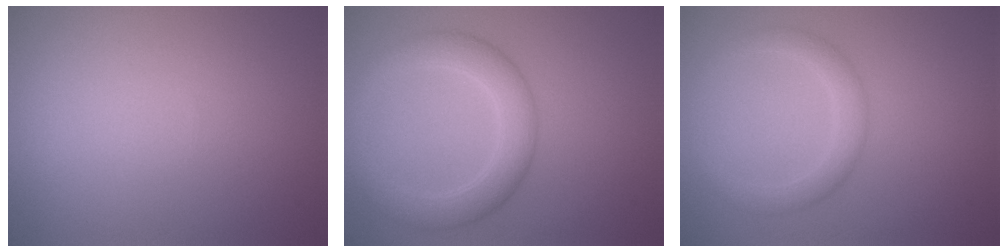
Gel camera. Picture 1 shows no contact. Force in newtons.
{"total": 4.5, "press": 4.5, "slide": 0.1}
{"total": 2.4, "press": 2.4, "slide": 0.2}